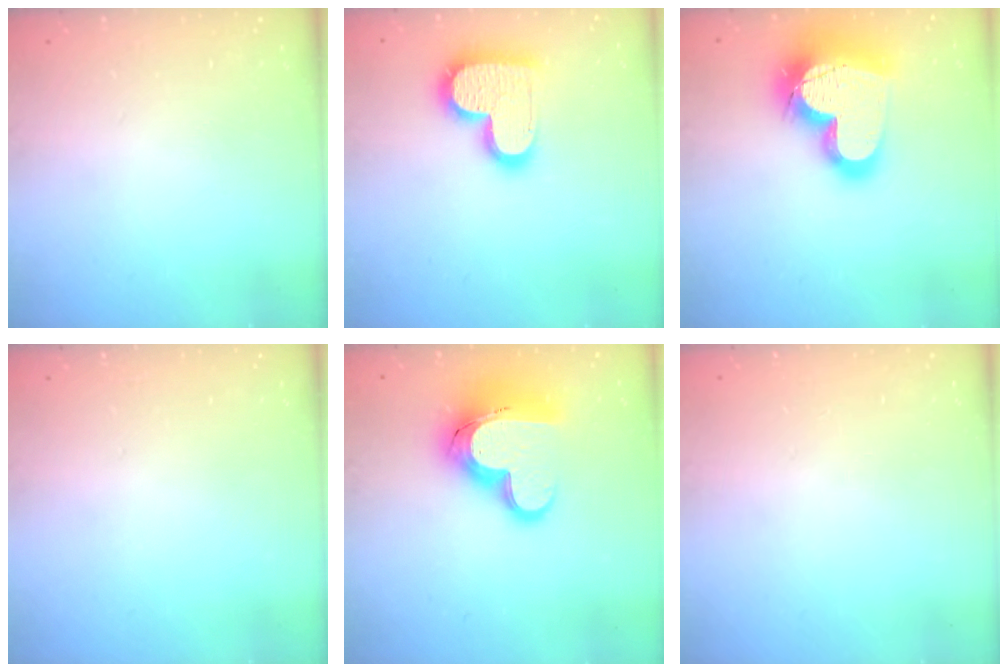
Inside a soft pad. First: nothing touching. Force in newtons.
{"total": 17.6, "press": 17.5, "slide": 1.3}
{"total": 24.7, "press": 24.6, "slide": 2.1}
{"total": 0.0}
{"total": 17.3, "press": 17.2, "slide": 1.8}
{"total": 0.7, "press": 0.7, "slide": 0.1}